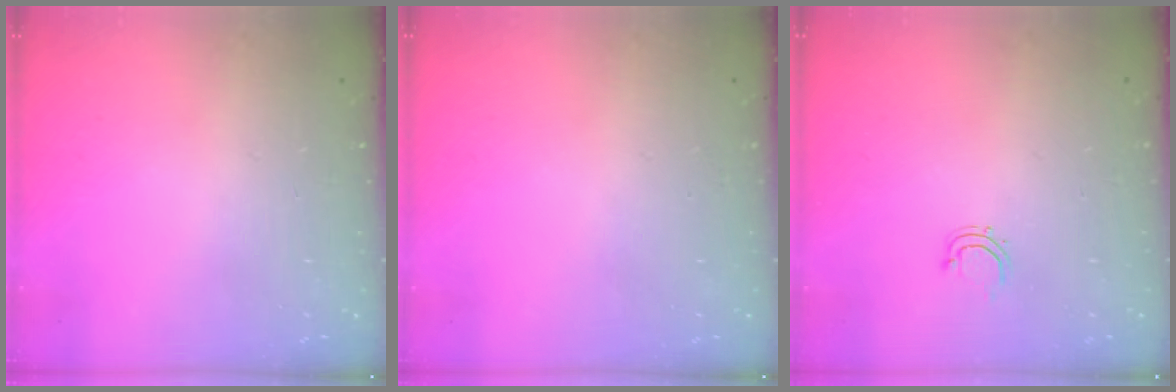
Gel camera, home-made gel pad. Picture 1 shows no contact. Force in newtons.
{"total": 0.0}
{"total": 2.8, "press": 2.7, "slide": 0.5}